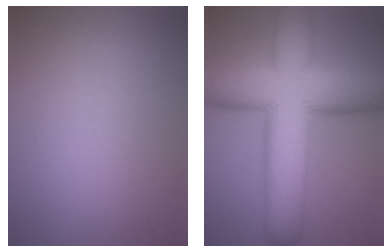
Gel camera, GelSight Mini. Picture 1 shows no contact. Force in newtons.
{"total": 14.3, "press": 14.3, "slide": 0.6}